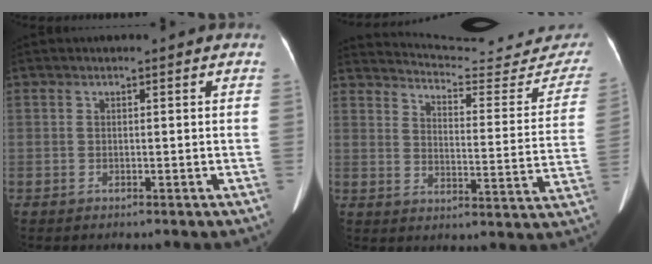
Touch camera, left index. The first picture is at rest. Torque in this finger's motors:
{"motor_torque": [0.00, -2.14, -0.12, -0.04]}